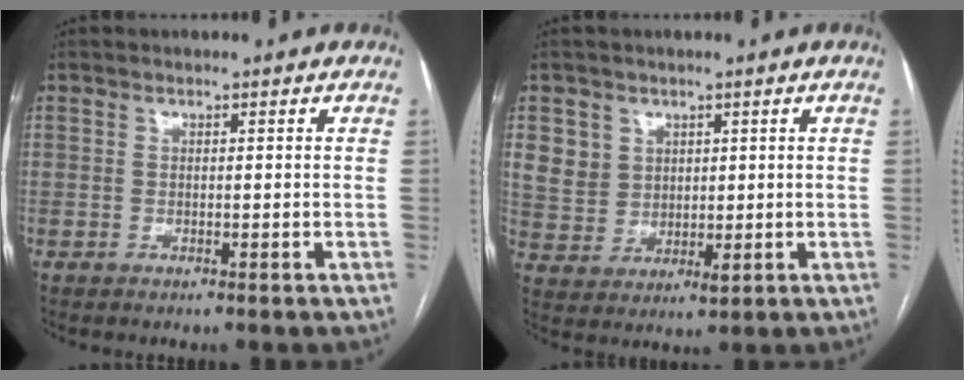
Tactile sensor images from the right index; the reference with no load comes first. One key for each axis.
{"total": 7.0, "fx": 3.1, "fy": 6.0, "fz": 1.5, "tx": -0.032, "ty": 0.008, "tz": 0.073}